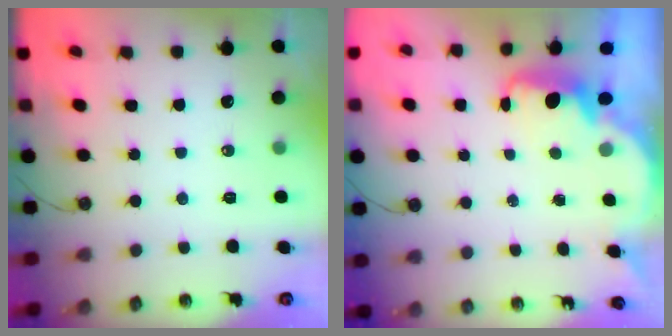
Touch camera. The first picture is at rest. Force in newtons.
{"total": 2.4, "press": 2.4, "slide": 0.6}